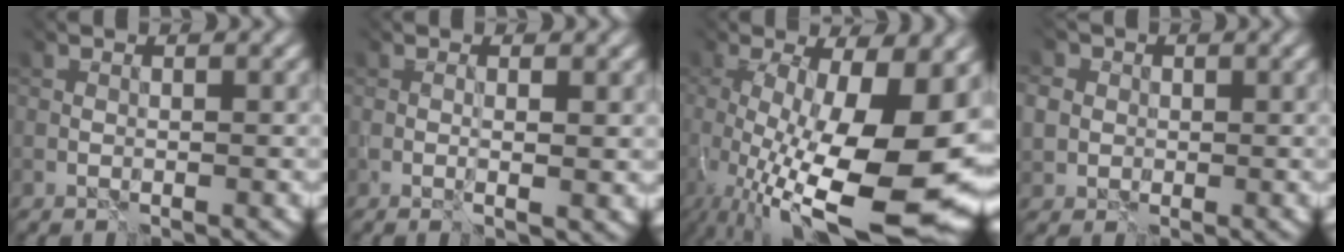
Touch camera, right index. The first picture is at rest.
{"total": 1.4, "force": [0.0, 0.2, 1.3], "torque": [-0.026, -0.006, 0.003]}
{"total": 16.9, "force": [-3.8, 6.4, 15.2], "torque": [-0.234, -0.034, -0.045]}
{"total": 5.5, "force": [1.9, 4.8, 2.0], "torque": [-0.042, 0.025, 0.016]}